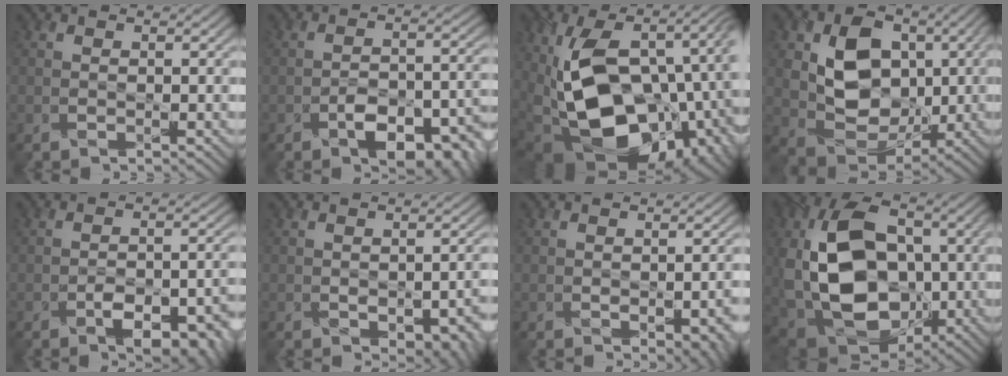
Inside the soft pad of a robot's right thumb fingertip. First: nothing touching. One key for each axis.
{"total": 8.5, "fx": -4.1, "fy": 4.2, "fz": 6.1, "tx": -0.094, "ty": -0.003, "tz": -0.067}
{"total": 21.0, "fx": -1.4, "fy": 12.8, "fz": 16.5, "tx": -0.329, "ty": -0.029, "tz": 0.016}
{"total": 10.4, "fx": 1.6, "fy": 7.7, "fz": 6.8, "tx": -0.140, "ty": -0.004, "tz": 0.023}
{"total": 7.6, "fx": -3.8, "fy": 3.4, "fz": 5.7, "tx": -0.086, "ty": -0.003, "tz": -0.057}
{"total": 6.6, "fx": -2.5, "fy": 3.7, "fz": 4.8, "tx": -0.056, "ty": -0.015, "tz": -0.011}
{"total": 5.7, "fx": -2.1, "fy": 2.8, "fz": 4.5, "tx": -0.047, "ty": -0.011, "tz": -0.008}
{"total": 16.9, "fx": -1.1, "fy": 11.8, "fz": 12.1, "tx": -0.268, "ty": -0.008, "tz": -0.025}